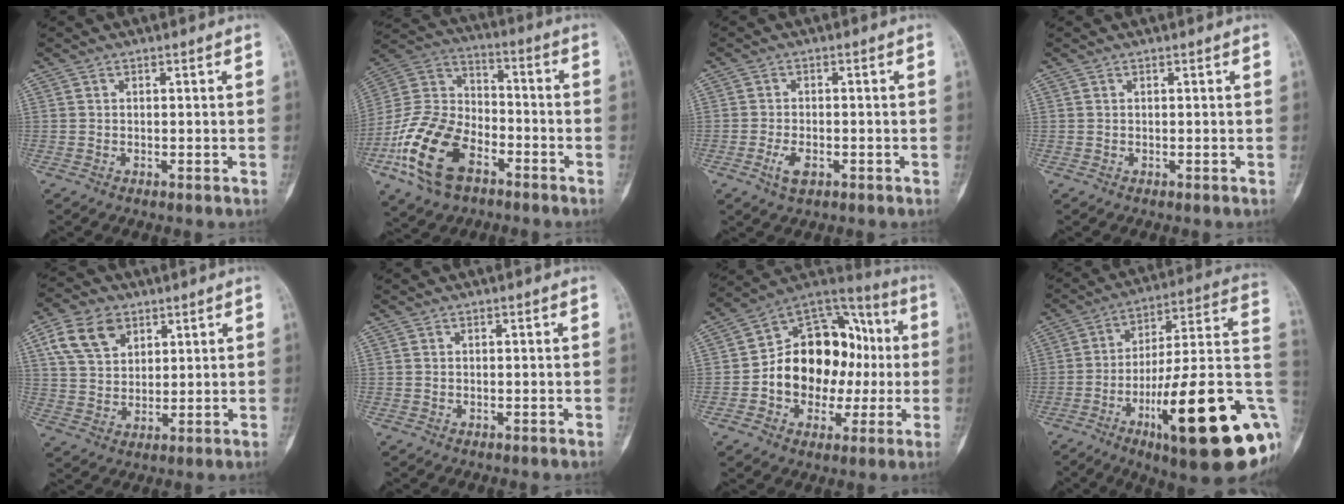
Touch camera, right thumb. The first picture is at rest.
{"total": 18.9, "force": [-8.9, 11.2, 12.2], "torque": [-0.239, 0.052, -0.172]}
{"total": 3.7, "force": [-1.6, 1.9, 2.7], "torque": [-0.054, 0.004, -0.026]}
{"total": 0.0}
{"total": 10.0, "force": [4.8, 6.9, 5.5], "torque": [-0.086, -0.008, 0.094]}
{"total": 0.0}
{"total": 21.2, "force": [-0.8, 15.6, 14.3], "torque": [-0.161, 0.049, -0.008]}
{"total": 30.5, "force": [-9.3, 7.2, 28.1], "torque": [-0.352, 0.028, -0.133]}